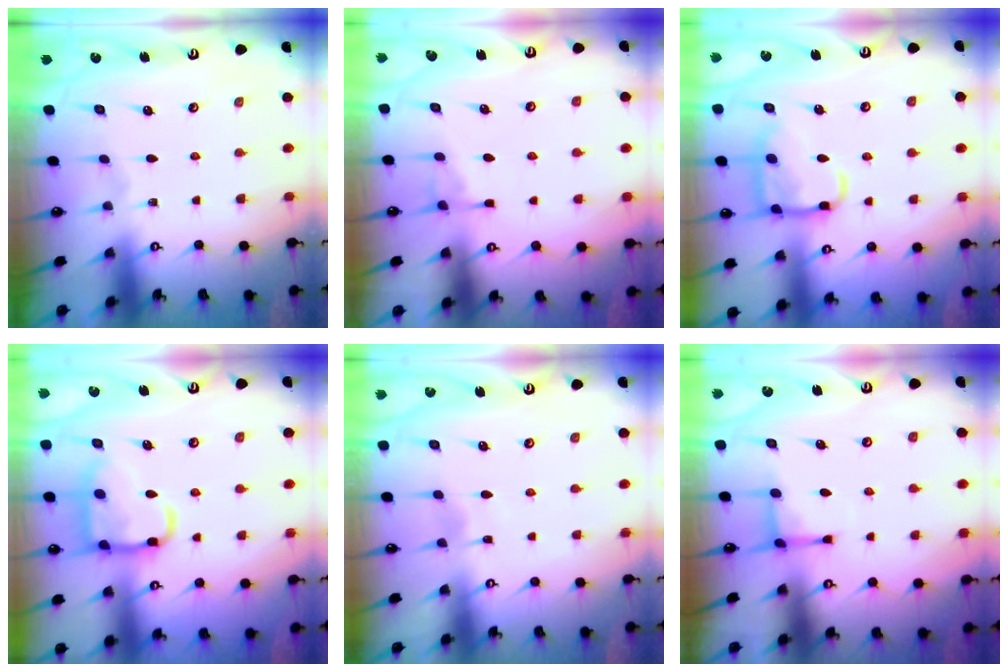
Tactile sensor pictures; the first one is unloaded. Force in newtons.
{"total": 4.1, "press": 4.1, "slide": 0.5}
{"total": 12.7, "press": 12.7, "slide": 1.1}
{"total": 15.4, "press": 15.3, "slide": 1.4}
{"total": 4.3, "press": 4.3, "slide": 0.5}
{"total": 2.8, "press": 2.7, "slide": 0.6}